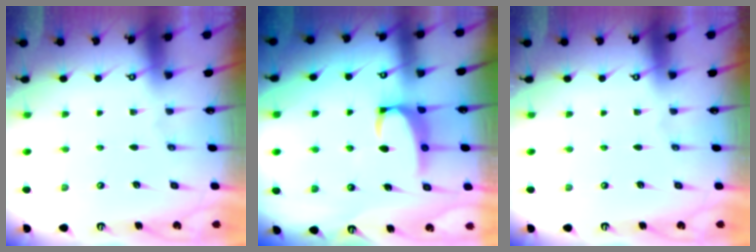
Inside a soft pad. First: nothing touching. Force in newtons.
{"total": 2.5, "press": 2.4, "slide": 0.8}
{"total": 0.0}